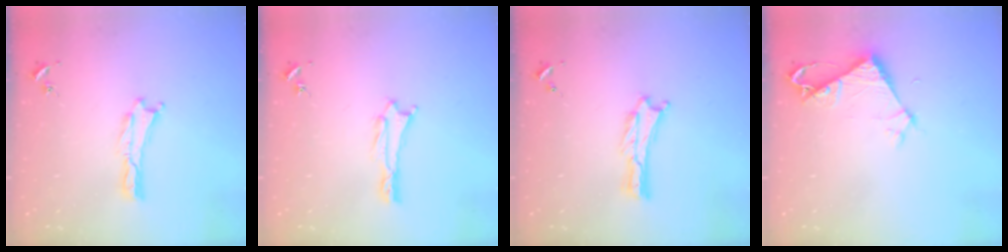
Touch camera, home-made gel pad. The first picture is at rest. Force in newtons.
{"total": 1.0, "press": 1.0, "slide": 0.2}
{"total": 0.0}
{"total": 5.1, "press": 5.1, "slide": 0.4}